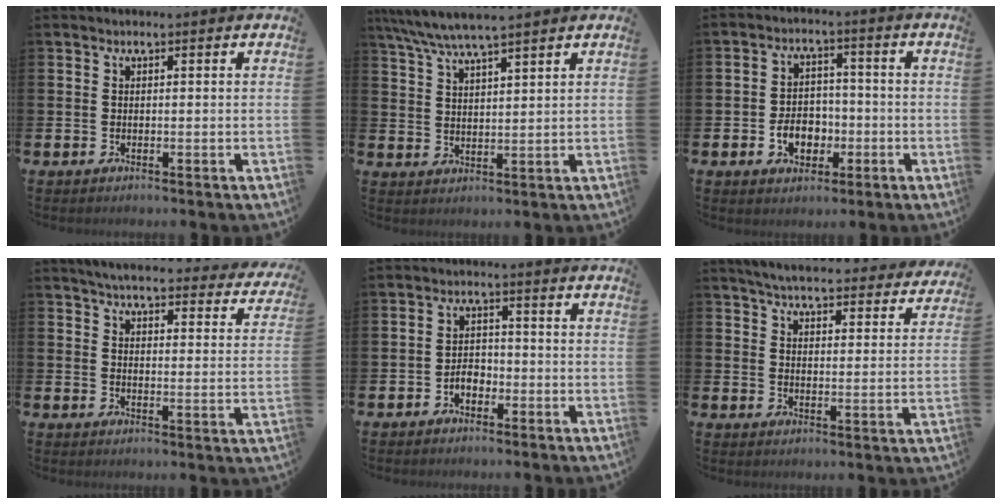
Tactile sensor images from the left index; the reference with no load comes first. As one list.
[{"total": 5.9, "force": [5.5, 0.2, 2.3], "torque": [-0.063, -0.020, 0.098]}, {"total": 5.0, "force": [-1.7, 3.8, 2.8], "torque": [-0.039, 0.003, -0.039]}, {"total": 4.8, "force": [4.5, 0.6, 1.6], "torque": [-0.043, -0.031, 0.074]}, {"total": 2.6, "force": [-1.5, 1.7, 1.3], "torque": [-0.024, 0.006, -0.033]}, {"total": 5.3, "force": [5.1, 0.5, 1.3], "torque": [-0.041, -0.036, 0.087]}]